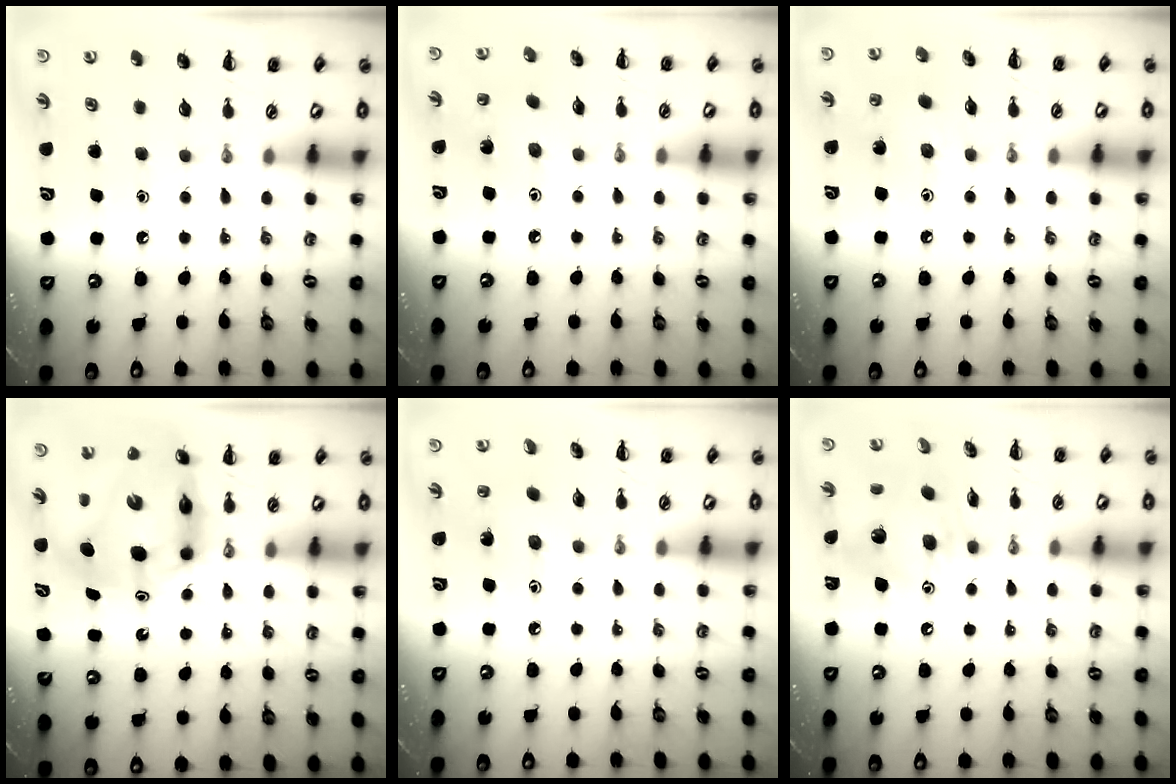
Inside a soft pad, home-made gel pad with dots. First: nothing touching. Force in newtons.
{"total": 4.6, "press": 4.4, "slide": 1.3}
{"total": 3.9, "press": 3.8, "slide": 1.0}
{"total": 11.3, "press": 10.8, "slide": 3.2}
{"total": 2.5, "press": 2.4, "slide": 0.8}
{"total": 10.4, "press": 10.4, "slide": 0.5}